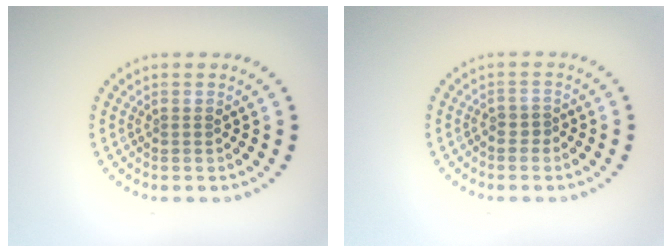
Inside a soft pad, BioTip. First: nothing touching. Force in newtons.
{"total": 0.9, "press": 0.6, "slide": 0.7}